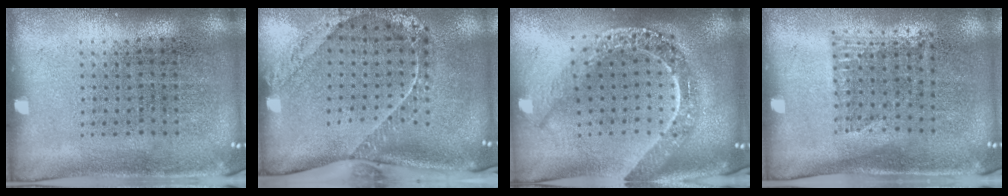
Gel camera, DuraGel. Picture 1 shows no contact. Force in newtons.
{"total": 2.3, "press": 1.7, "slide": 1.5}
{"total": 2.4, "press": 2.0, "slide": 1.3}
{"total": 1.2, "press": 0.9, "slide": 0.8}